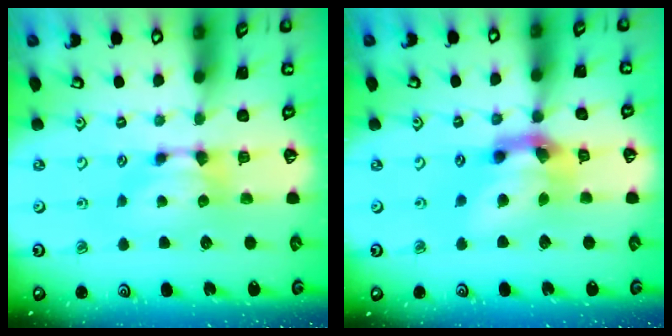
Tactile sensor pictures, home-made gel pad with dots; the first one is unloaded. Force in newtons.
{"total": 7.5, "press": 7.0, "slide": 2.6}